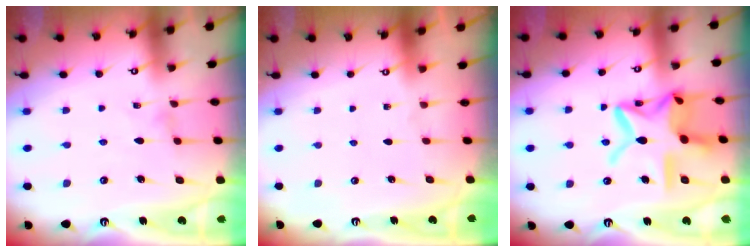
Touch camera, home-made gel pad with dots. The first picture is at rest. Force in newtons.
{"total": 0.0}
{"total": 19.0, "press": 18.9, "slide": 1.6}